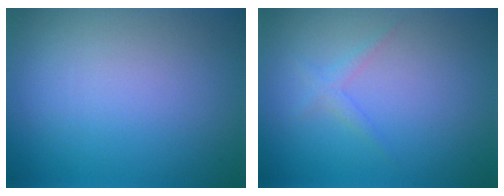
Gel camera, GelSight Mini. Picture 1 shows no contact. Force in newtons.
{"total": 1.1, "press": 1.1, "slide": 0.0}